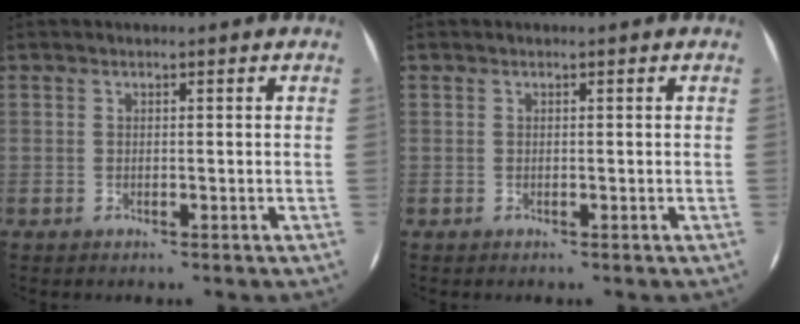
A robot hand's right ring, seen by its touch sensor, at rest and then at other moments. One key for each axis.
{"total": 0.0}